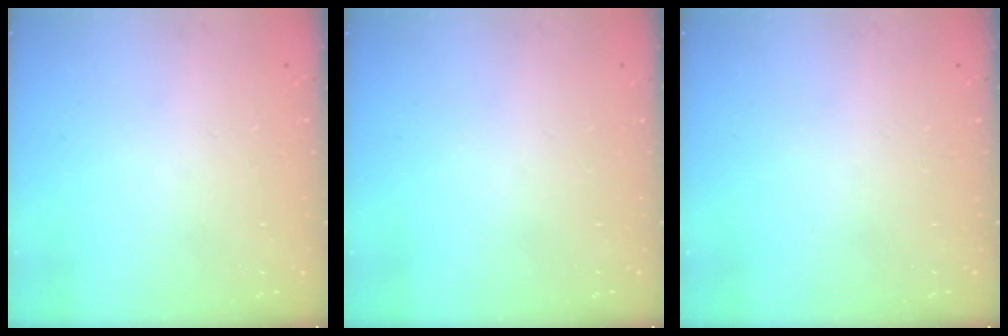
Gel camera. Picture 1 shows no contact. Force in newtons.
{"total": 0.0}
{"total": 0.0}